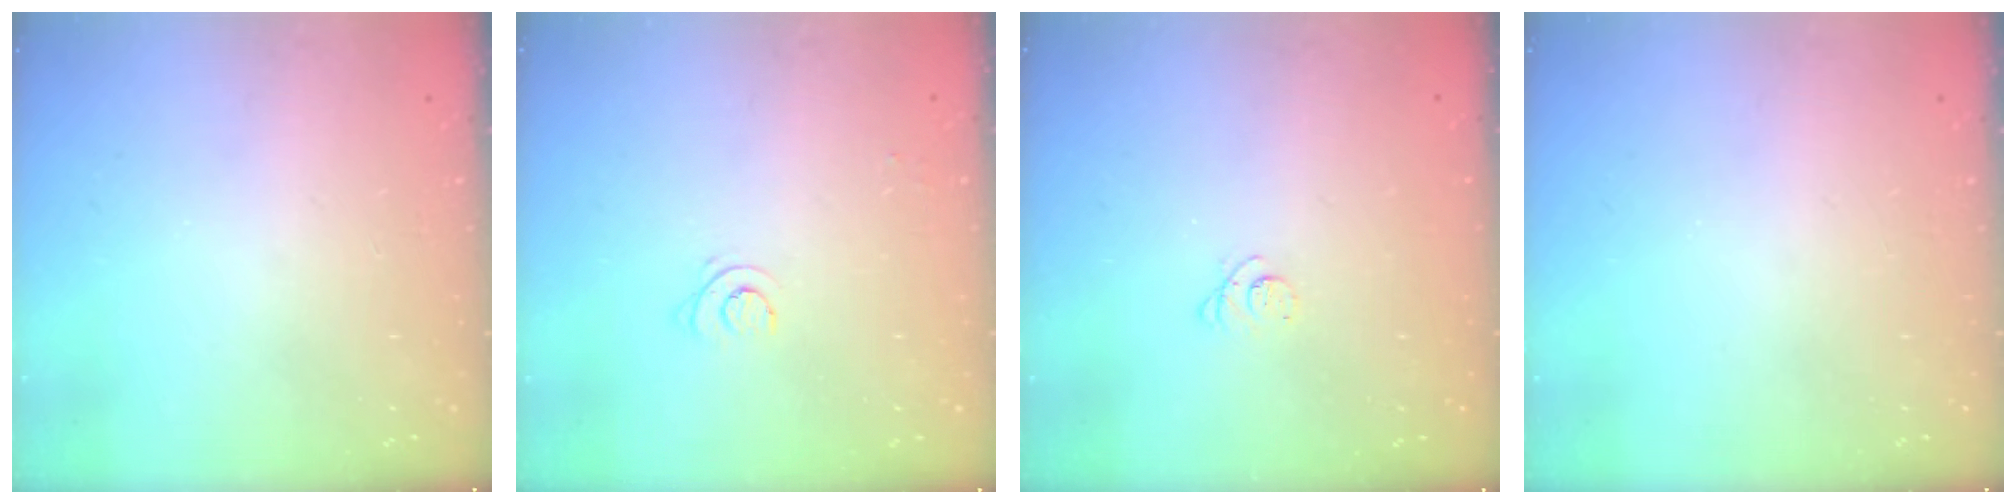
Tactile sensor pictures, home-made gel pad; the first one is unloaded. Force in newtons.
{"total": 3.8, "press": 3.8, "slide": 0.6}
{"total": 2.4, "press": 2.3, "slide": 0.3}
{"total": 0.0}